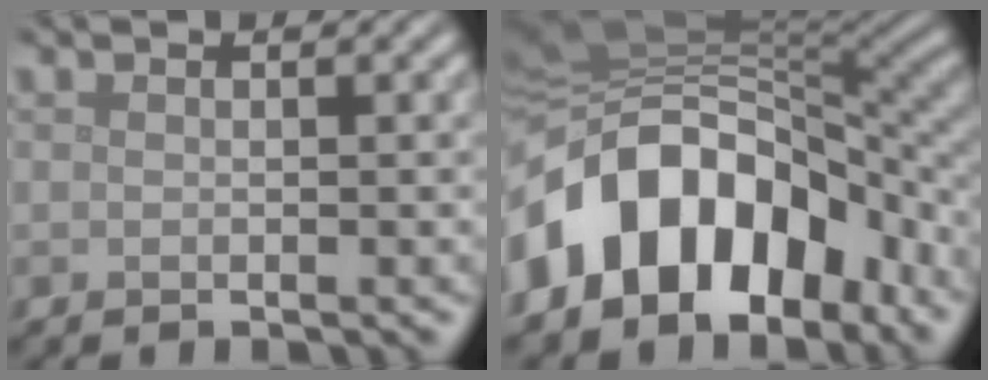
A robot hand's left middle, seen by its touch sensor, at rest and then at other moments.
{"total": 13.1, "force": [-4.8, 9.1, 8.2], "torque": [-0.145, 0.008, -0.087]}